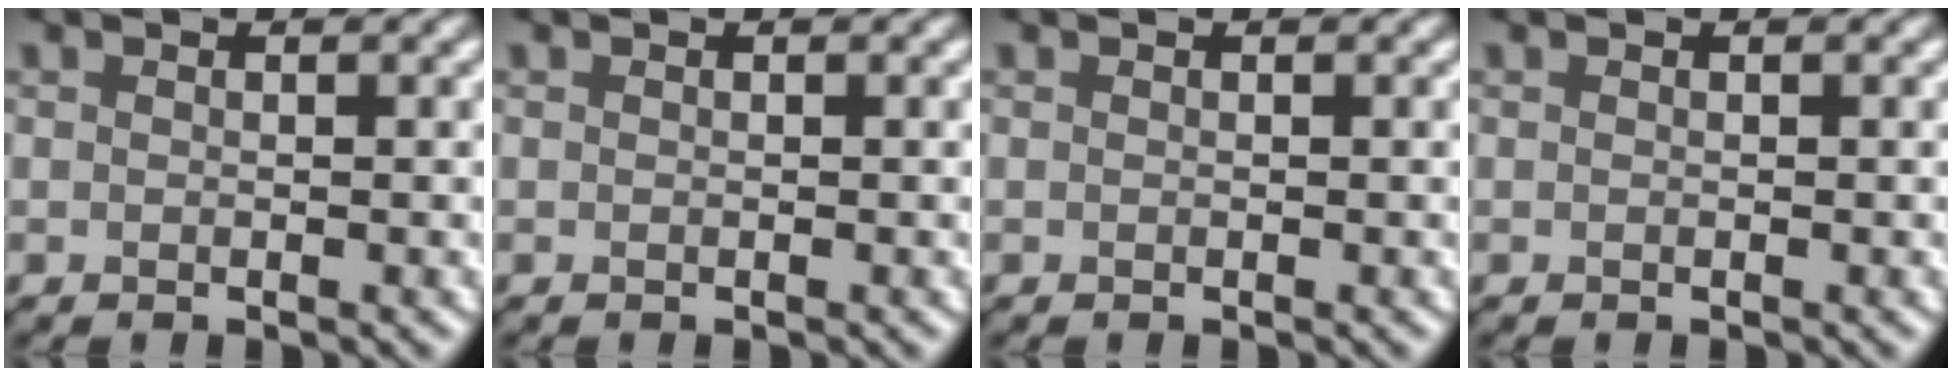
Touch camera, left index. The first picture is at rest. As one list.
[{"total": 0.0}, {"total": 0.0}, {"total": 0.0}]